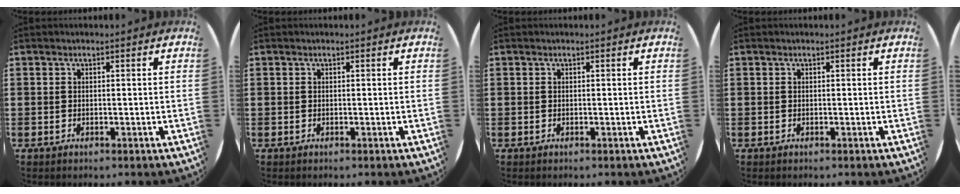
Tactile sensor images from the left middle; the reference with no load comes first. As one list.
[{"total": 0.0}, {"total": 0.0}, {"total": 0.0}]